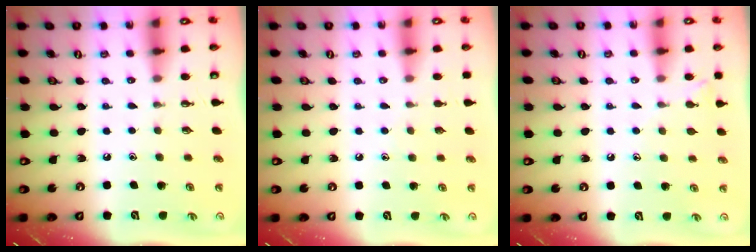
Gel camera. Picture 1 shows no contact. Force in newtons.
{"total": 4.2, "press": 4.2, "slide": 0.5}
{"total": 5.5, "press": 5.4, "slide": 0.5}